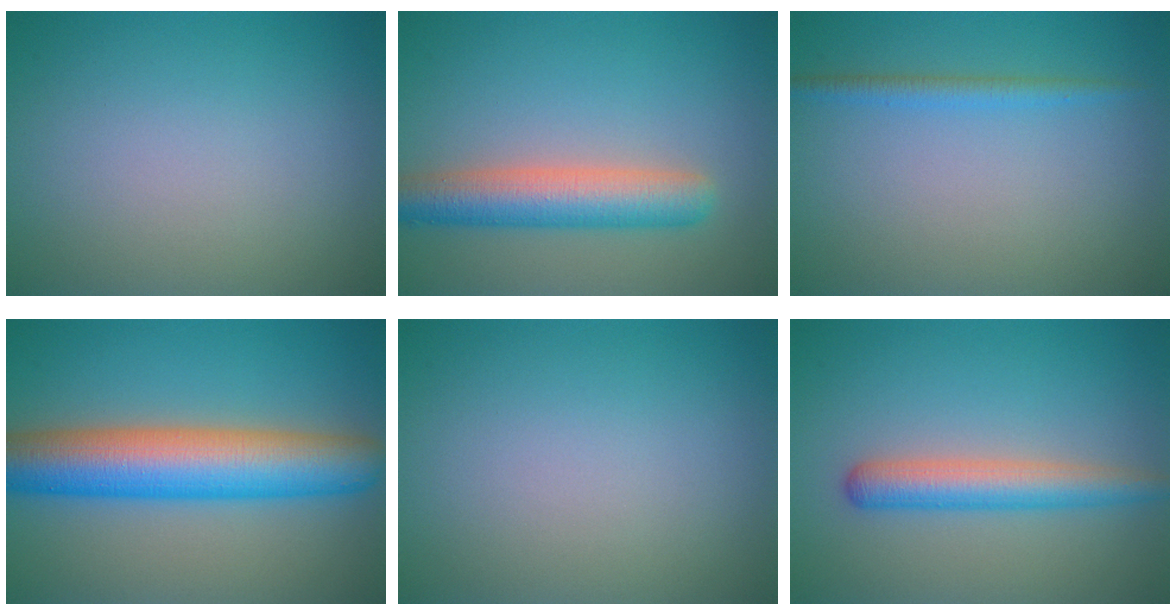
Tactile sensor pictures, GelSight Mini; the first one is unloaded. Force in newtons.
{"total": 5.6, "press": 5.6, "slide": 0.1}
{"total": 1.6, "press": 1.6, "slide": 0.0}
{"total": 9.9, "press": 9.9, "slide": 0.1}
{"total": 0.0}
{"total": 3.8, "press": 3.8, "slide": 0.2}